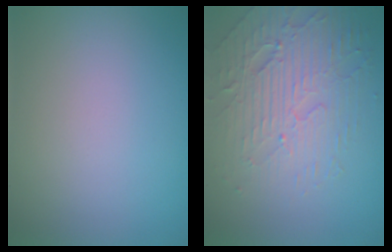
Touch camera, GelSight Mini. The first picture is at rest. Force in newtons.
{"total": 5.0, "press": 4.2, "slide": 2.8}